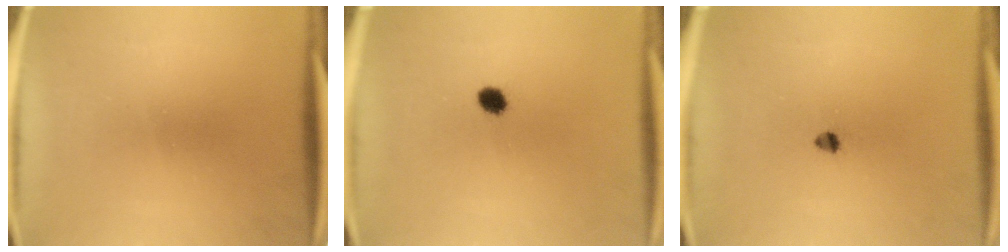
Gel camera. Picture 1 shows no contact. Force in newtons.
{"total": 2.8}
{"total": 1.4}